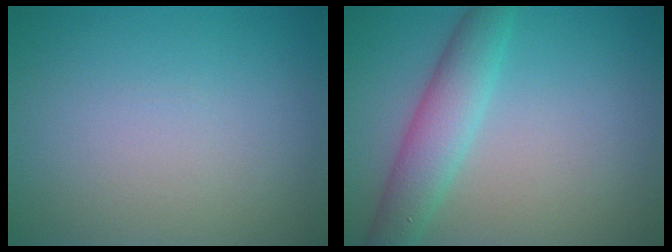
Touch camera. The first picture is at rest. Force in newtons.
{"total": 4.3, "press": 4.3, "slide": 0.2}